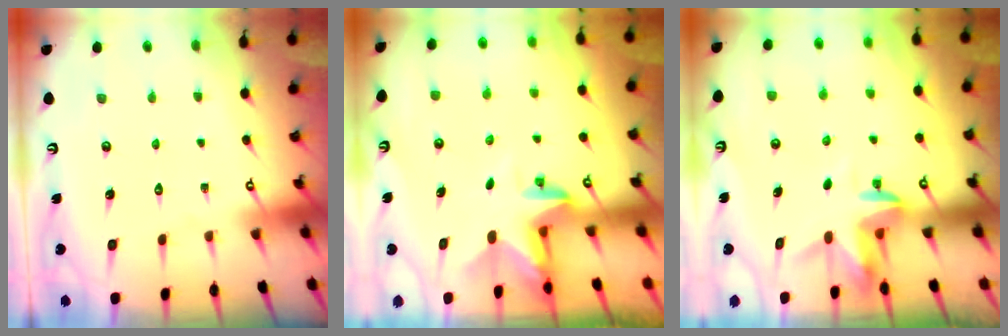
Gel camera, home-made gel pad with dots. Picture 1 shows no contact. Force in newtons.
{"total": 3.0, "press": 3.0, "slide": 0.2}
{"total": 3.6, "press": 3.6, "slide": 0.2}